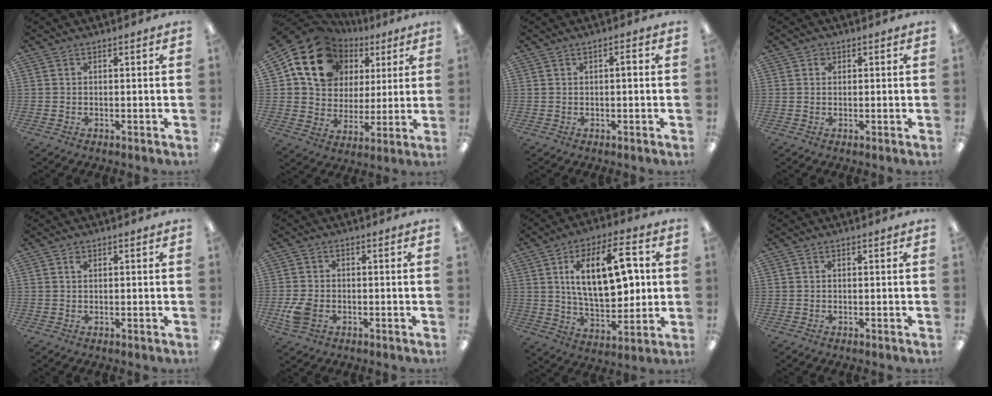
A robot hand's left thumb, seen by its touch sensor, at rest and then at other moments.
{"total": 18.3, "force": [8.3, 14.6, 7.2], "torque": [-0.130, -0.027, 0.164]}
{"total": 1.6, "force": [0.2, 0.7, 1.4], "torque": [-0.029, 0.007, 0.002]}
{"total": 1.3, "force": [0.3, 1.2, 0.4], "torque": [-0.002, 0.003, 0.002]}
{"total": 1.1, "force": [0.5, 0.8, 0.6], "torque": [-0.005, 0.001, 0.006]}
{"total": 5.6, "force": [-2.0, 3.9, 3.5], "torque": [-0.080, 0.006, -0.038]}
{"total": 19.0, "force": [4.7, 9.3, 15.9], "torque": [-0.247, 0.001, 0.076]}
{"total": 0.0}